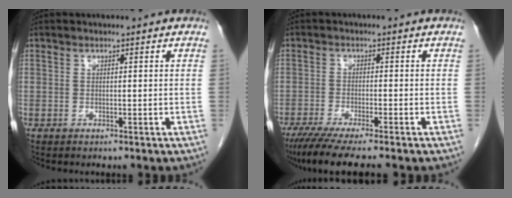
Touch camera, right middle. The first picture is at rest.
{"total": 8.8, "force": [-7.0, 0.2, 5.3], "torque": [-0.079, -0.022, -0.112]}